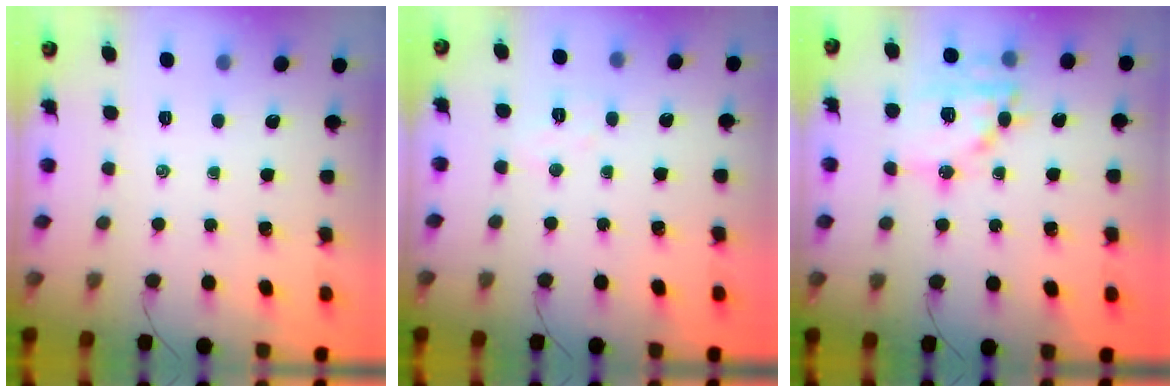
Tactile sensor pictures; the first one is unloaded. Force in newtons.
{"total": 4.0, "press": 3.9, "slide": 0.9}
{"total": 15.3, "press": 15.2, "slide": 2.2}